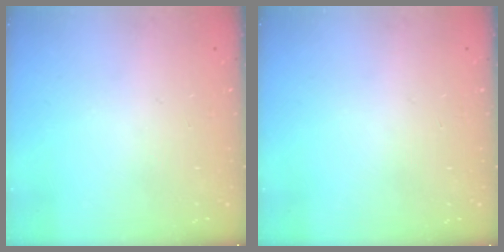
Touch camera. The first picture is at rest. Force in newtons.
{"total": 0.0}